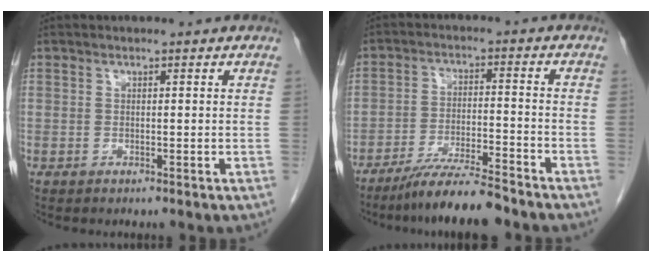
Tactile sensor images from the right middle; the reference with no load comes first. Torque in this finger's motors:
{"motor_torque": [1.30, -0.84, 0.60, 0.17]}